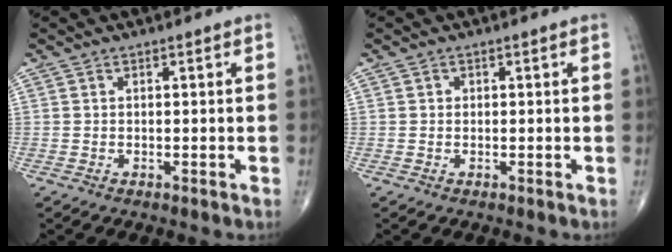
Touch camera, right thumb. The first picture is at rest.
{"total": 0.5, "force": [0.1, 0.5, 0.1], "torque": [0.002, 0.002, 0.002]}